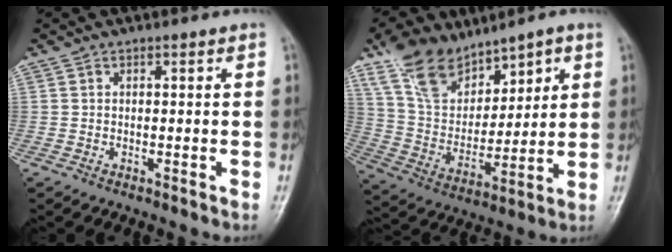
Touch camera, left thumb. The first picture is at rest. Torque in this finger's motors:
{"motor_torque": [2.25, 2.15, 1.45, -1.32, 0.44]}